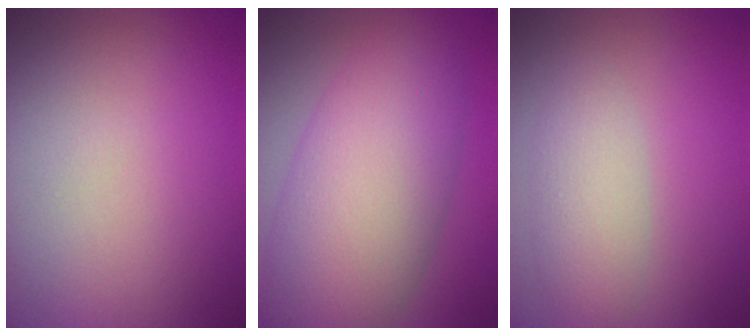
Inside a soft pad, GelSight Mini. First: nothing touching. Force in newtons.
{"total": 9.2, "press": 9.2, "slide": 0.4}
{"total": 2.9, "press": 2.9, "slide": 0.1}